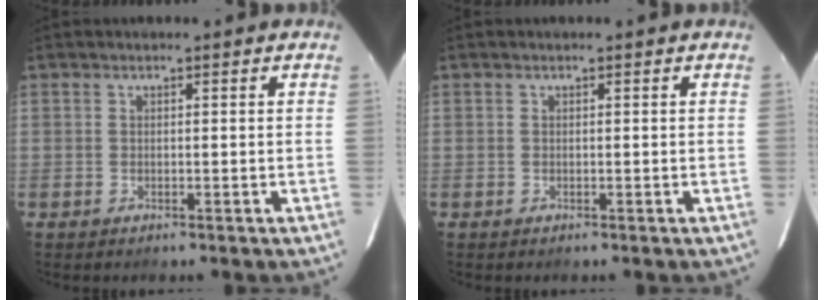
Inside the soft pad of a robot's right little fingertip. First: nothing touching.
{"total": 0.0}